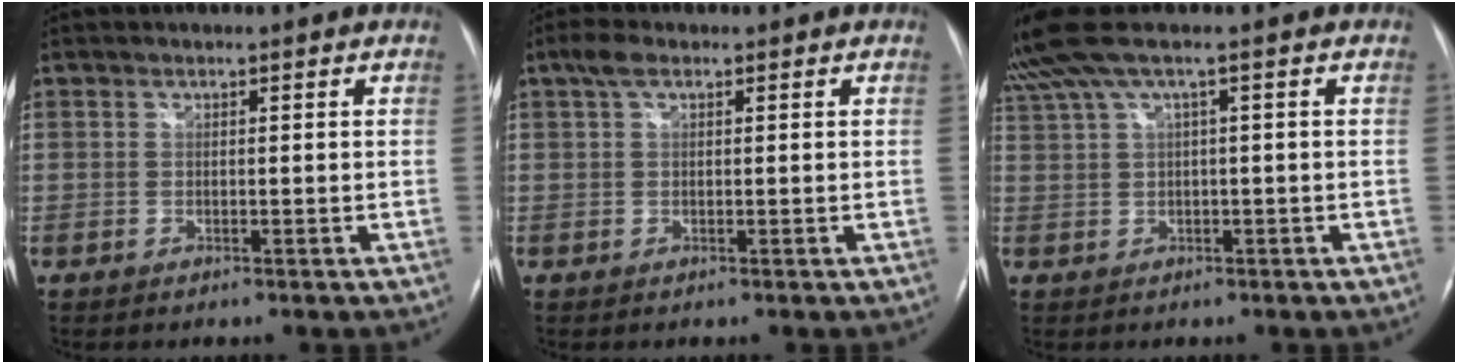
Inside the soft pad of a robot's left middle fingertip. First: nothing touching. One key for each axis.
{"total": 2.5, "fx": 1.3, "fy": 1.0, "fz": 1.9, "tx": -0.044, "ty": 0.022, "tz": 0.027}
{"total": 7.1, "fx": 3.7, "fy": -0.1, "fz": 6.0, "tx": -0.129, "ty": 0.049, "tz": 0.075}